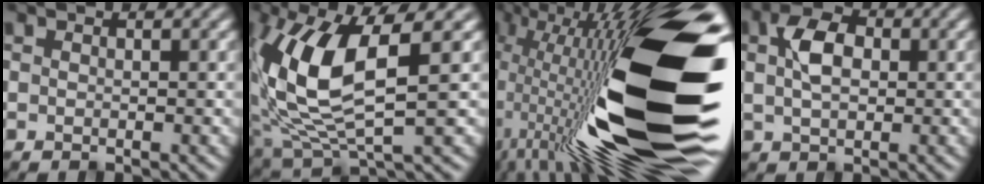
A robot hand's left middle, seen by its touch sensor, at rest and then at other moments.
{"total": 9.4, "force": [1.7, 3.4, 8.6], "torque": [-0.192, -0.005, 0.037]}
{"total": 20.6, "force": [-0.3, 6.3, 19.6], "torque": [-0.347, 0.021, -0.022]}
{"total": 3.6, "force": [0.7, 2.3, 2.7], "torque": [-0.054, 0.008, 0.009]}